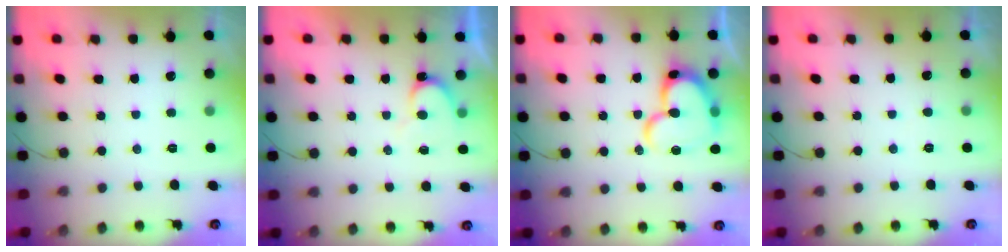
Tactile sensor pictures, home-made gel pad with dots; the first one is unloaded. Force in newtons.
{"total": 5.8, "press": 5.8, "slide": 0.4}
{"total": 17.2, "press": 17.1, "slide": 1.9}
{"total": 3.4, "press": 3.4, "slide": 0.2}